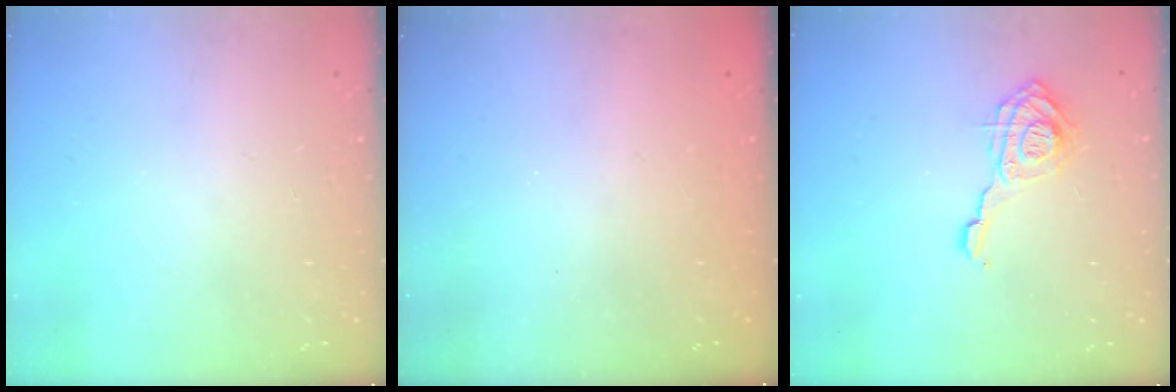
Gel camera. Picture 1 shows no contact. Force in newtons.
{"total": 2.2, "press": 2.1, "slide": 0.8}
{"total": 12.7, "press": 12.6, "slide": 1.4}